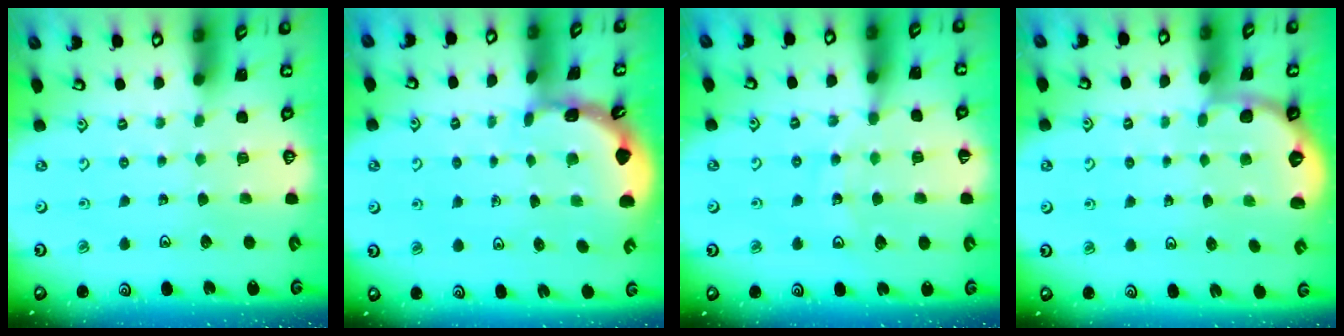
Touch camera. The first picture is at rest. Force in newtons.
{"total": 1.6, "press": 1.6, "slide": 0.1}
{"total": 12.0, "press": 11.5, "slide": 3.4}
{"total": 1.8, "press": 1.7, "slide": 0.1}